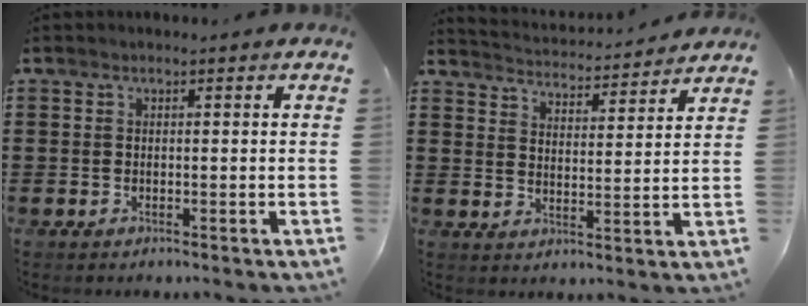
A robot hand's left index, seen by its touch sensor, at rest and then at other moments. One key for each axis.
{"total": 3.6, "fx": 3.6, "fy": -0.3, "fz": -0.2, "tx": -0.018, "ty": -0.031, "tz": 0.057}